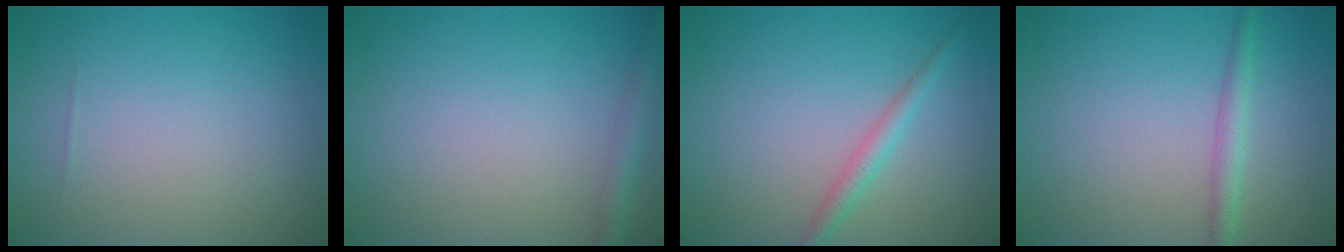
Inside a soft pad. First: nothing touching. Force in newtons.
{"total": 1.9, "press": 1.9, "slide": 0.1}
{"total": 1.8, "press": 1.8, "slide": 0.1}
{"total": 1.9, "press": 1.8, "slide": 0.1}